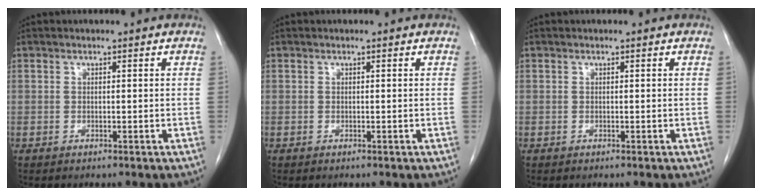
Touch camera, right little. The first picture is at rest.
{"total": 0.0}
{"total": 0.0}